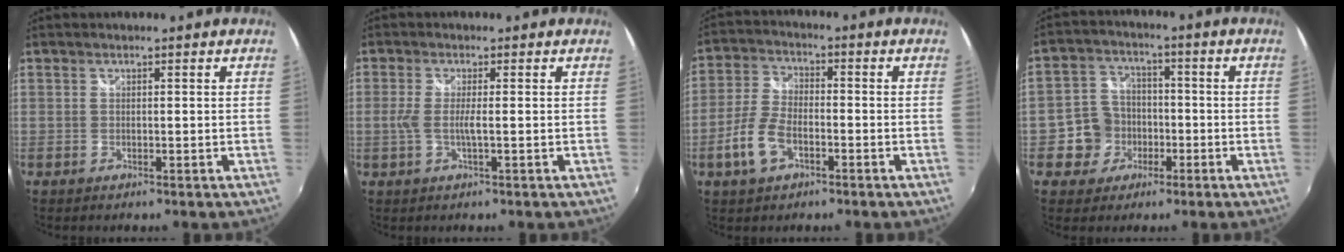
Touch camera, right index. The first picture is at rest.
{"total": 3.0, "force": [-0.5, -0.2, 3.0], "torque": [-0.064, -0.003, -0.013]}
{"total": 7.8, "force": [-3.6, 4.1, 5.6], "torque": [-0.127, 0.003, -0.067]}
{"total": 7.4, "force": [-2.6, 6.8, 1.4], "torque": [-0.048, 0.025, -0.039]}